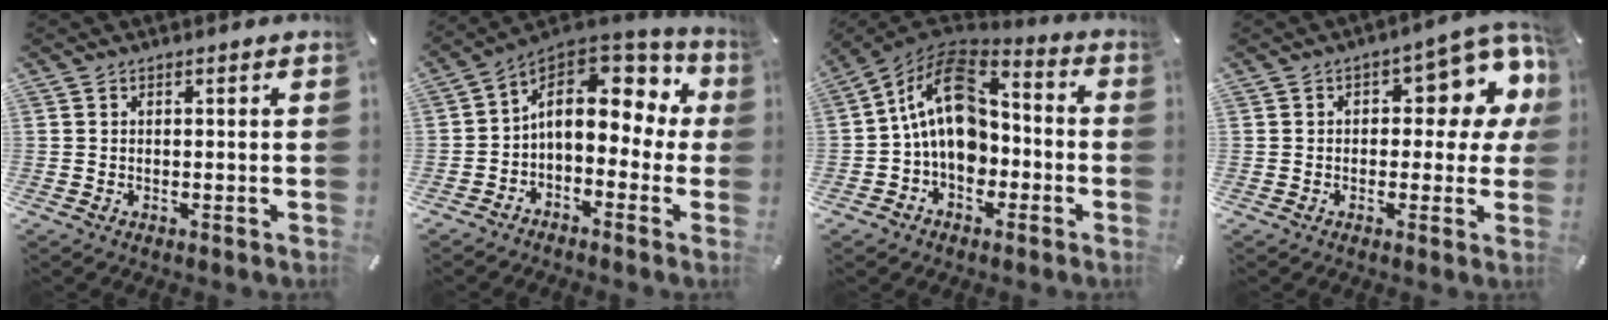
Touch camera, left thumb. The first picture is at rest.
{"total": 12.5, "force": [3.5, 8.0, 8.9], "torque": [-0.144, -0.022, 0.058]}
{"total": 15.6, "force": [-0.4, 11.8, 10.2], "torque": [-0.188, 0.008, -0.008]}
{"total": 11.6, "force": [4.3, 5.8, 9.1], "torque": [-0.103, -0.032, 0.070]}